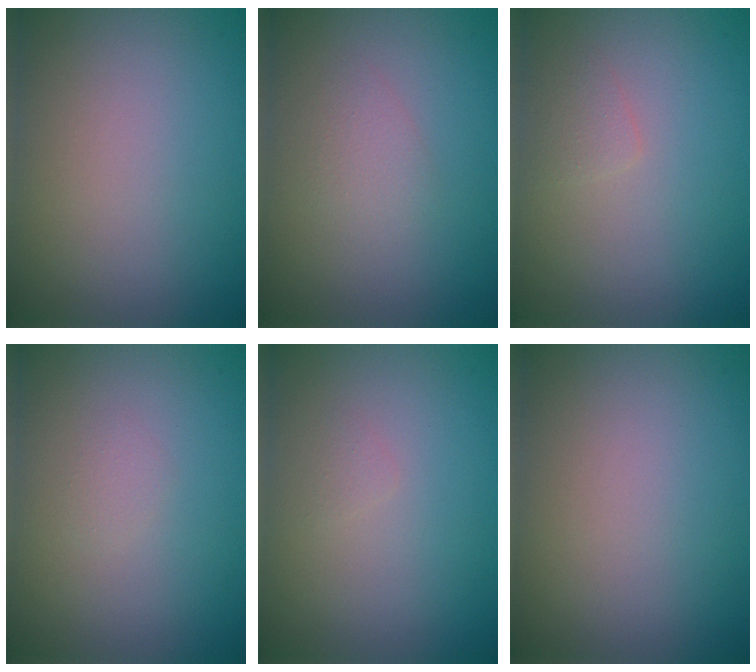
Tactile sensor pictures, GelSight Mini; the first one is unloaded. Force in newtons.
{"total": 1.4, "press": 1.4, "slide": 0.0}
{"total": 0.9, "press": 0.9, "slide": 0.1}
{"total": 0.6, "press": 0.6, "slide": 0.0}
{"total": 0.5, "press": 0.5, "slide": 0.0}
{"total": 0.0}